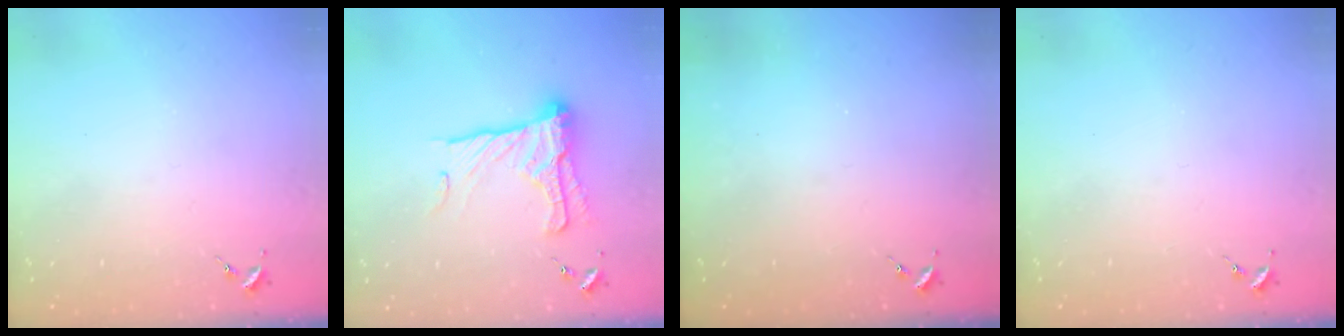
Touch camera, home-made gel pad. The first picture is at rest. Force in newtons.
{"total": 18.0, "press": 17.9, "slide": 1.3}
{"total": 0.0}
{"total": 0.0}